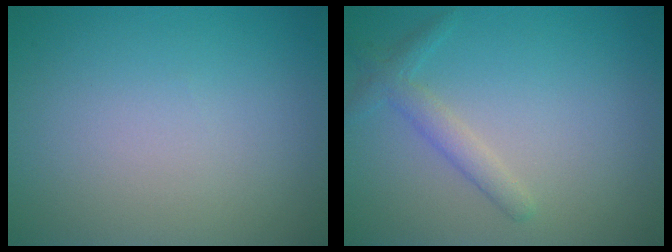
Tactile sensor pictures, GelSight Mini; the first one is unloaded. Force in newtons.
{"total": 2.0, "press": 2.0, "slide": 0.1}